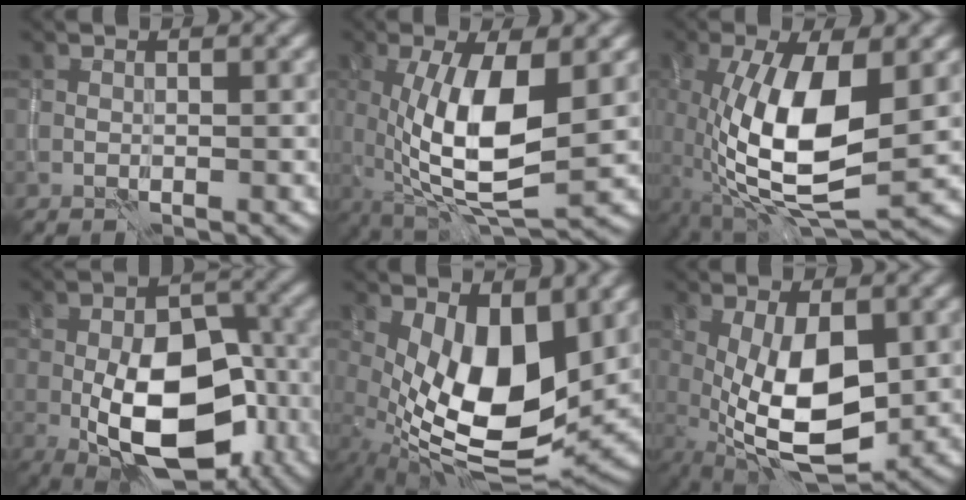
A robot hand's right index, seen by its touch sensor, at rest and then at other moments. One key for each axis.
{"total": 9.7, "fx": 0.2, "fy": 3.3, "fz": 9.1, "tx": -0.172, "ty": -0.013, "tz": 0.006}
{"total": 10.9, "fx": -0.7, "fy": 4.2, "fz": 10.0, "tx": -0.199, "ty": -0.003, "tz": -0.013}
{"total": 12.8, "fx": -3.7, "fy": 7.3, "fz": 9.9, "tx": -0.158, "ty": -0.018, "tz": -0.059}
{"total": 10.2, "fx": 0.8, "fy": 4.7, "fz": 9.0, "tx": -0.163, "ty": -0.015, "tz": 0.018}
{"total": 9.1, "fx": -0.6, "fy": 4.1, "fz": 8.1, "tx": -0.160, "ty": -0.013, "tz": -0.007}